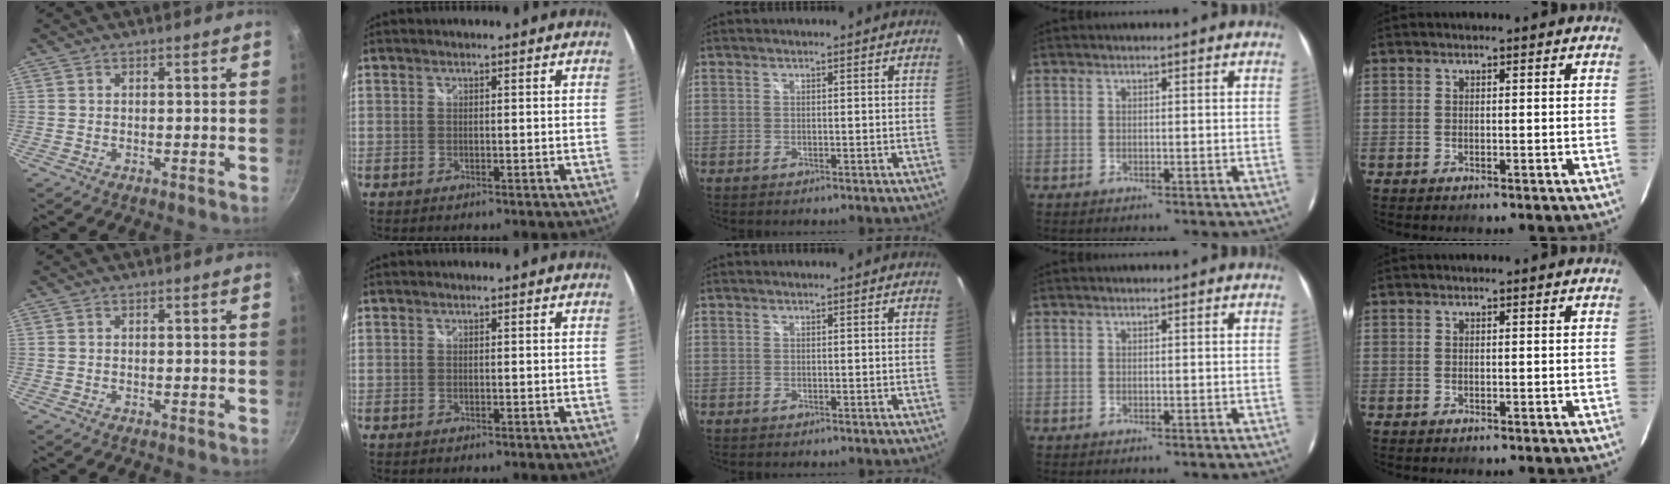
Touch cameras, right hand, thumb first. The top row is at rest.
{}